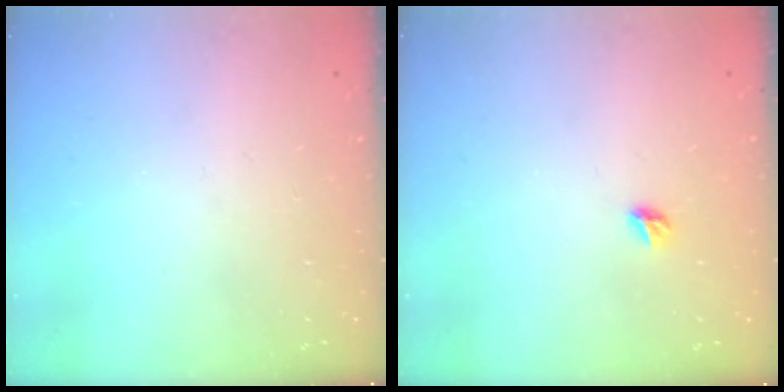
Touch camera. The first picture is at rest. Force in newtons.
{"total": 5.1, "press": 5.1, "slide": 0.5}